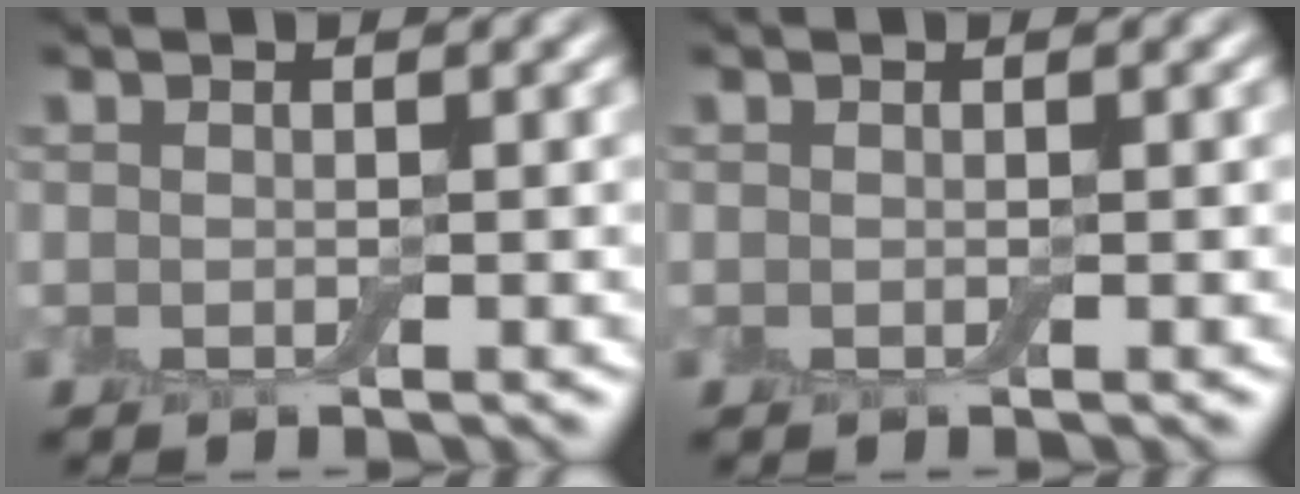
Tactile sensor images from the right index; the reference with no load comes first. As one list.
[{"total": 0.0}]